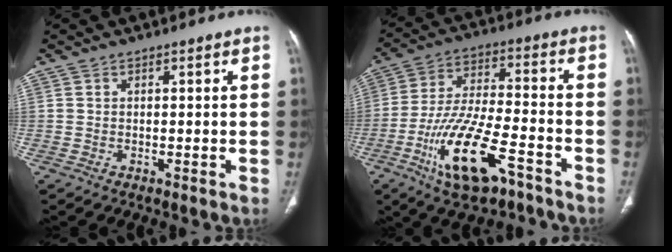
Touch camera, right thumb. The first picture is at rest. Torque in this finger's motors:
{"motor_torque": [0.59, 0.54, 1.57, -1.19, 0.49]}